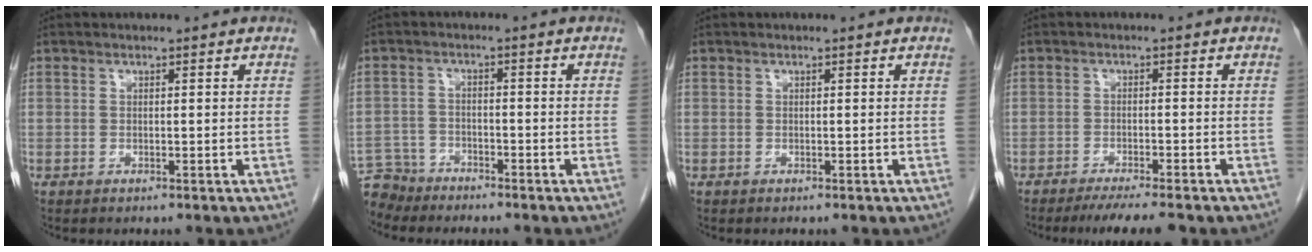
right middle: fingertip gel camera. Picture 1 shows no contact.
{"total": 4.9, "force": [-4.6, 1.4, -0.8], "torque": [0.017, -0.006, -0.089]}
{"total": 0.0}
{"total": 6.4, "force": [-5.4, 0.0, 3.4], "torque": [-0.046, -0.016, -0.083]}